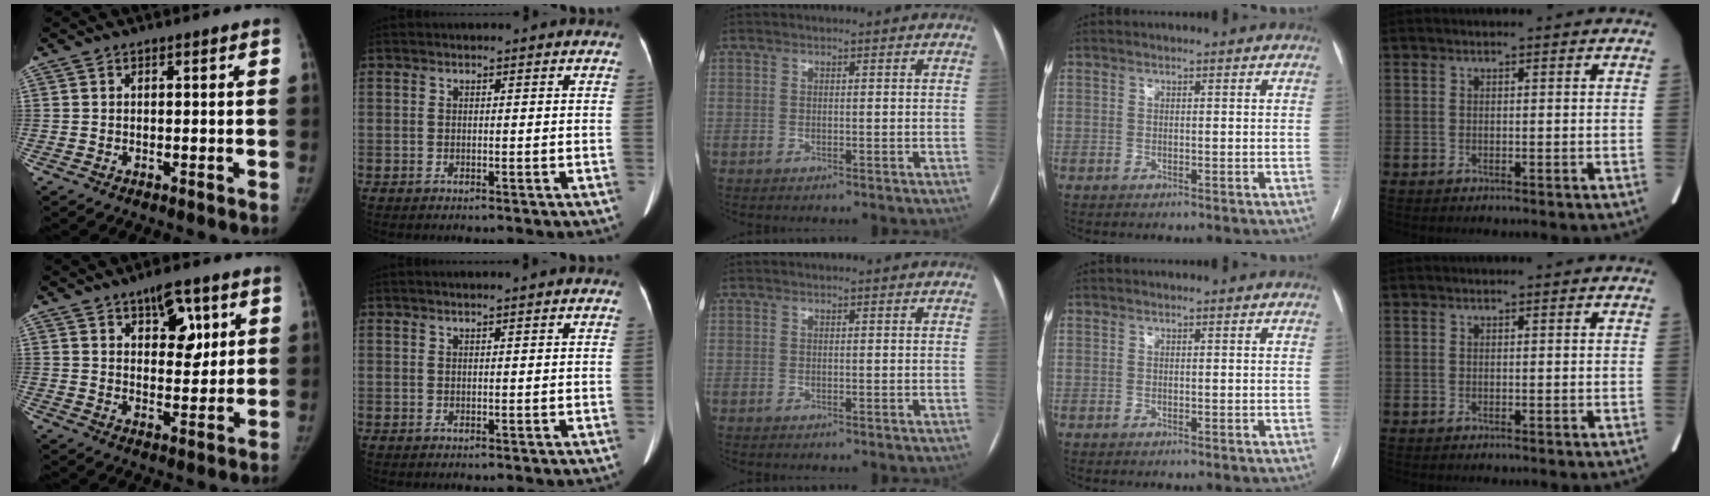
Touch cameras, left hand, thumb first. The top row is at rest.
{"thumb": {"total": 8.9, "force": [4.1, 4.6, 6.4], "torque": [-0.062, -0.021, 0.062]}, "index": {"total": 1.3, "force": [1.0, -0.2, 0.7], "torque": [-0.011, 0.007, 0.021]}}